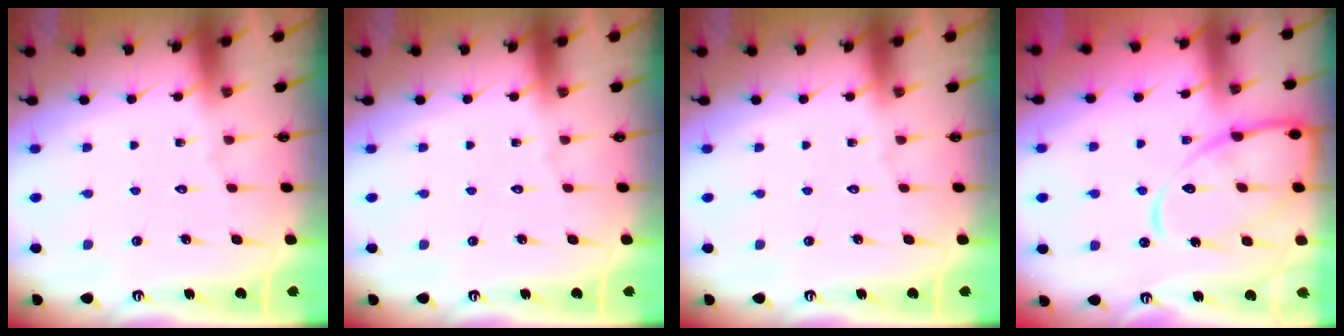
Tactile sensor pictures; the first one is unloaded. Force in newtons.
{"total": 0.0}
{"total": 0.0}
{"total": 14.1, "press": 14.1, "slide": 1.3}